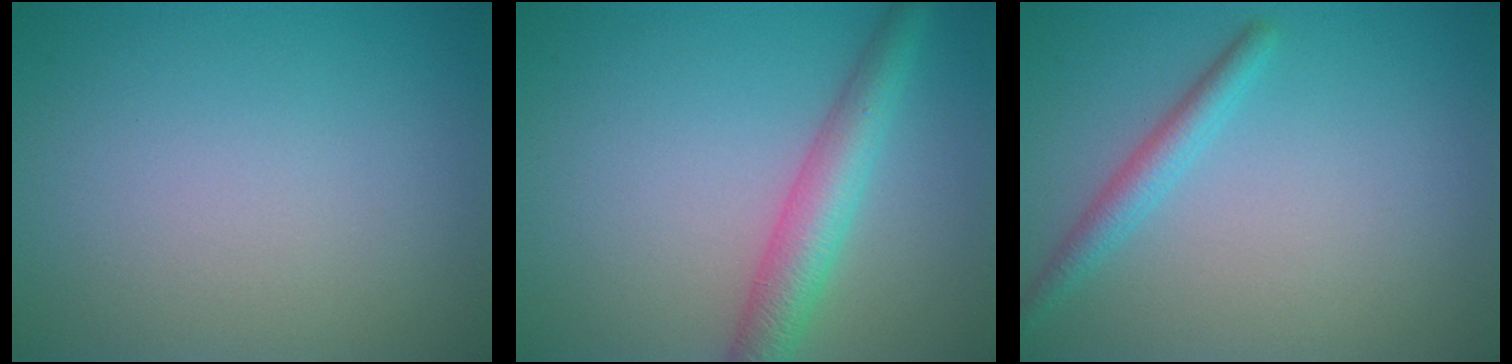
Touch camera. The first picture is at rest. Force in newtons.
{"total": 4.2, "press": 4.2, "slide": 0.2}
{"total": 2.1, "press": 2.1, "slide": 0.2}